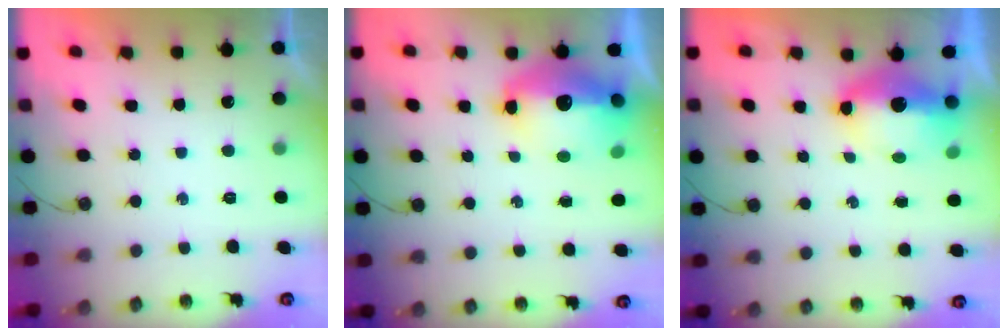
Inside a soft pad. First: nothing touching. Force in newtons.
{"total": 16.7, "press": 16.6, "slide": 1.7}
{"total": 8.5, "press": 8.4, "slide": 0.9}